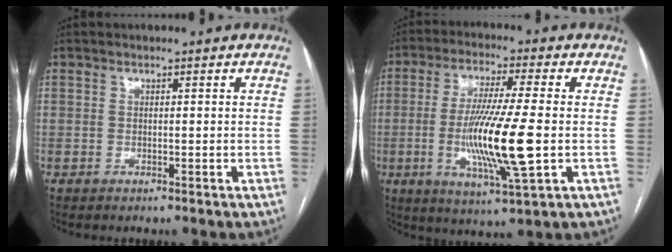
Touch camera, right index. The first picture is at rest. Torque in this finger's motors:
{"motor_torque": [1.51, 0.63, 0.51, 0.21]}